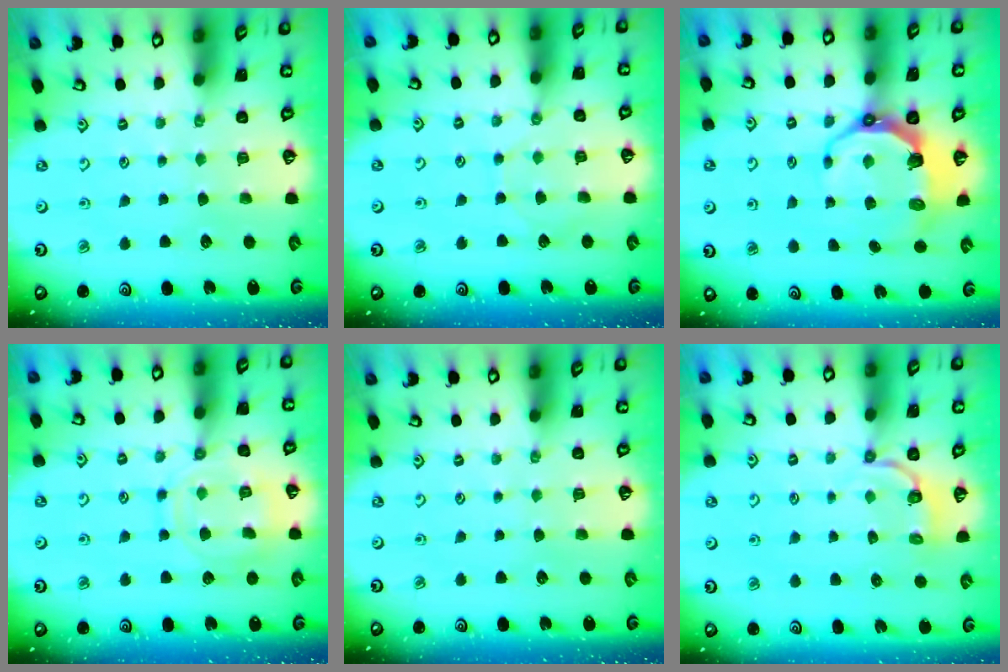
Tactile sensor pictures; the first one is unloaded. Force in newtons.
{"total": 4.9, "press": 4.9, "slide": 0.3}
{"total": 9.1, "press": 7.8, "slide": 4.7}
{"total": 12.5, "press": 12.5, "slide": 1.1}
{"total": 0.0}
{"total": 3.5, "press": 2.1, "slide": 2.9}